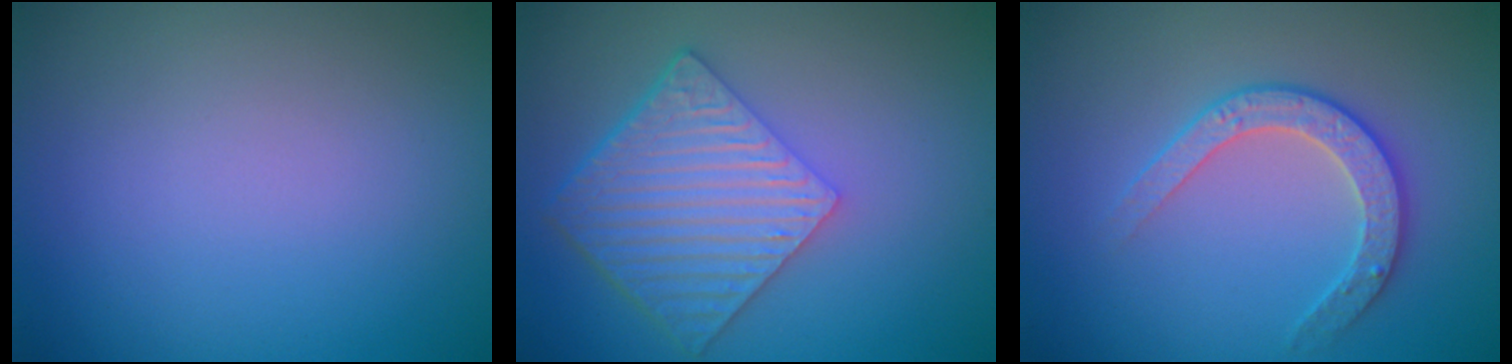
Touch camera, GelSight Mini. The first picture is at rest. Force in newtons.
{"total": 6.9, "press": 4.9, "slide": 4.8}
{"total": 2.9, "press": 2.8, "slide": 0.8}